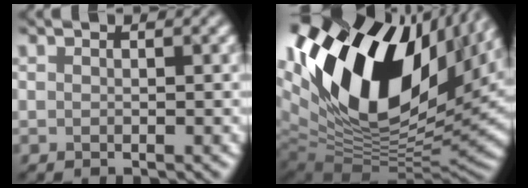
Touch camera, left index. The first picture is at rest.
{"total": 17.6, "force": [6.2, 9.1, 13.8], "torque": [-0.270, 0.005, 0.139]}